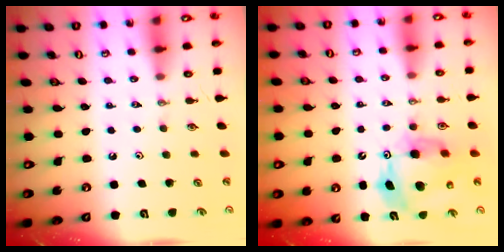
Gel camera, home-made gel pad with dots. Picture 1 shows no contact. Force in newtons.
{"total": 13.2, "press": 13.1, "slide": 1.1}